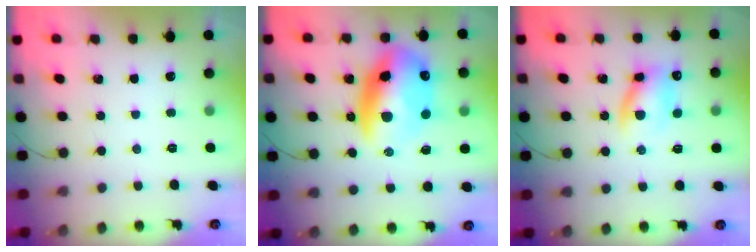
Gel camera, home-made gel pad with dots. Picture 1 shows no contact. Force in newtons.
{"total": 17.4, "press": 16.9, "slide": 4.2}
{"total": 10.6, "press": 10.3, "slide": 2.3}